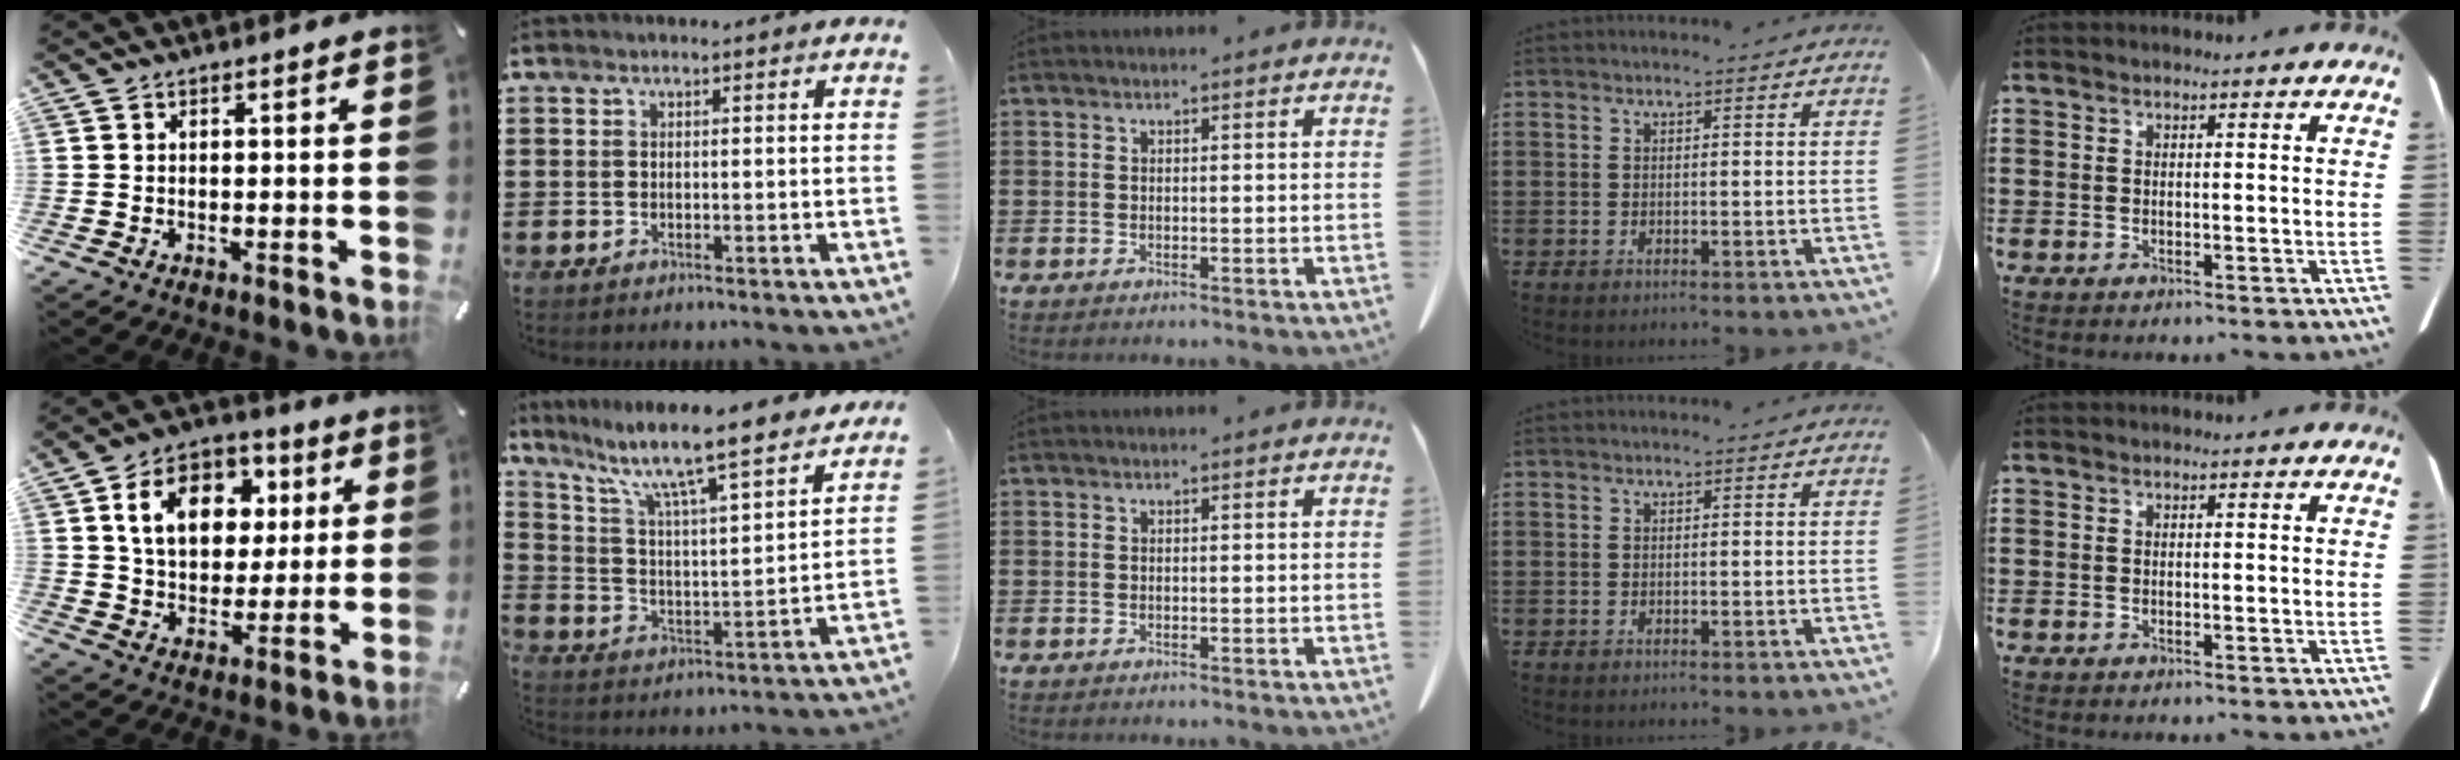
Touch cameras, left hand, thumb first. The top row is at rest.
{"thumb": {"total": 14.1, "force": [4.4, 10.7, 8.2], "torque": [-0.129, 0.001, 0.081]}, "index": {"total": 9.5, "force": [7.9, 0.5, 5.2], "torque": [-0.123, -0.059, 0.127]}}